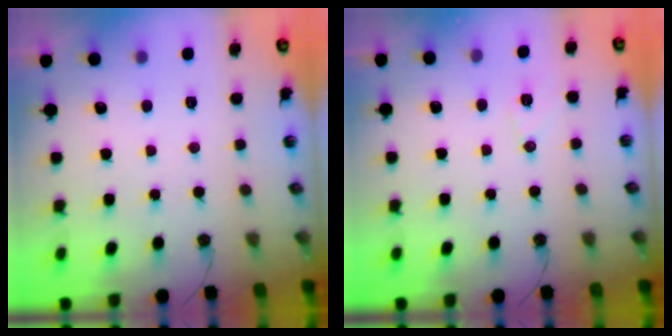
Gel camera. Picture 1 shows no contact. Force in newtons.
{"total": 6.4, "press": 6.0, "slide": 2.2}